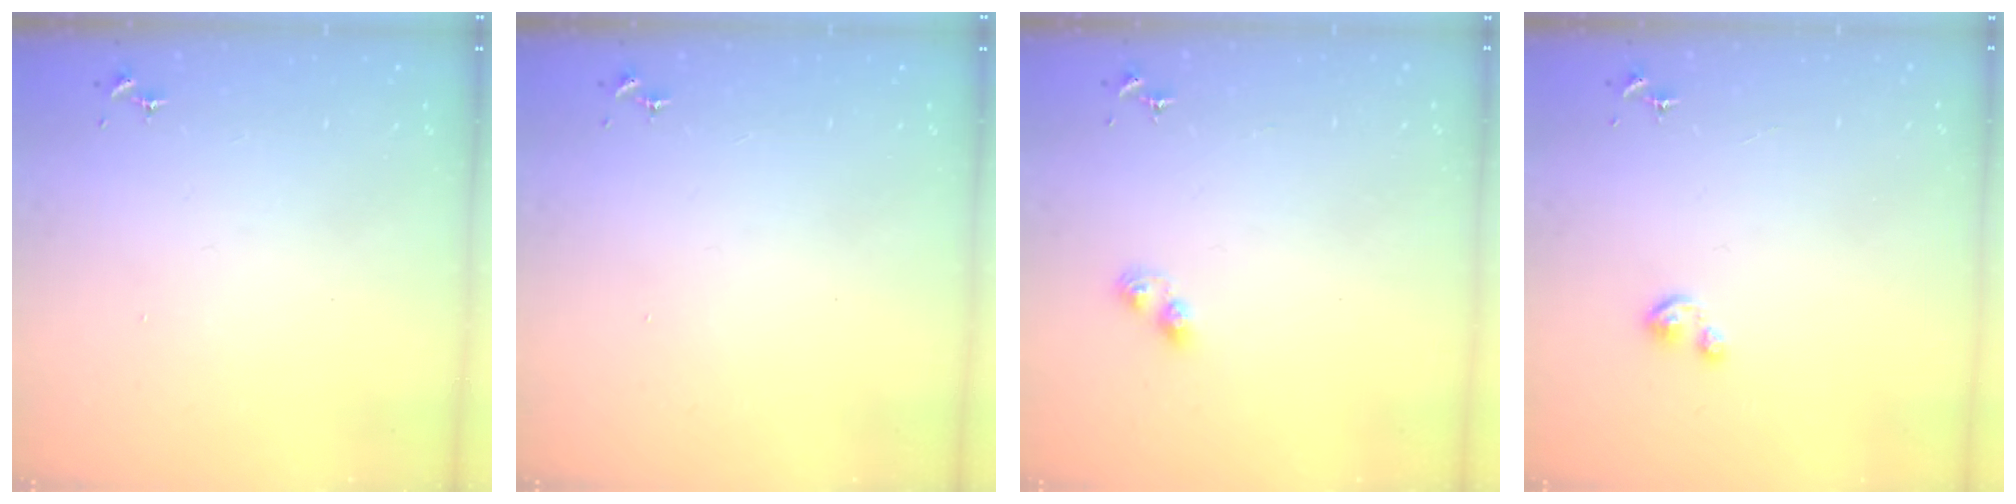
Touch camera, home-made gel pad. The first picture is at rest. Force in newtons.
{"total": 0.0}
{"total": 3.3, "press": 3.3, "slide": 0.4}
{"total": 3.0, "press": 3.0, "slide": 0.3}